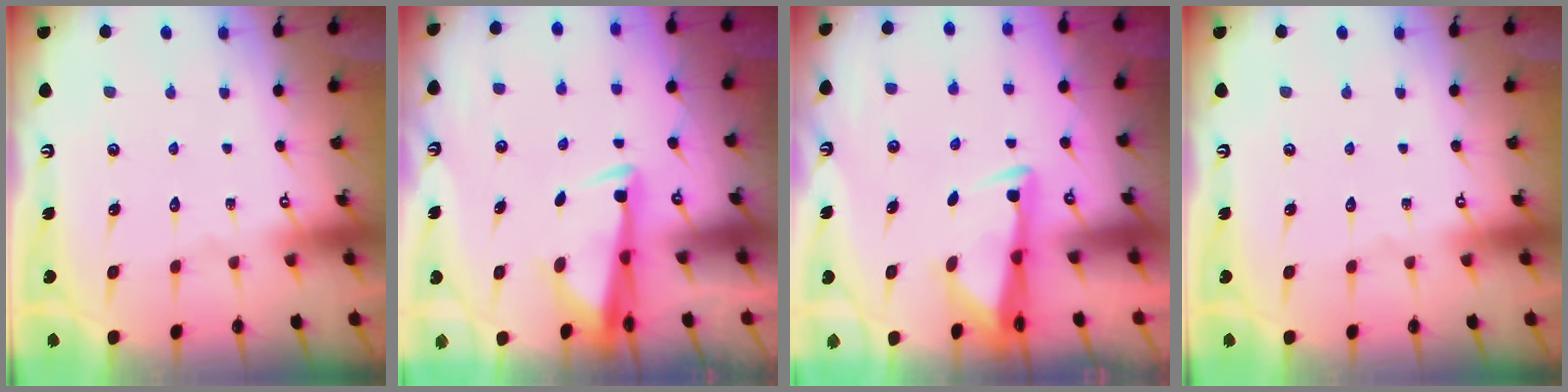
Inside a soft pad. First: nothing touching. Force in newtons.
{"total": 3.3, "press": 3.2, "slide": 0.7}
{"total": 2.9, "press": 2.8, "slide": 0.9}
{"total": 0.0}